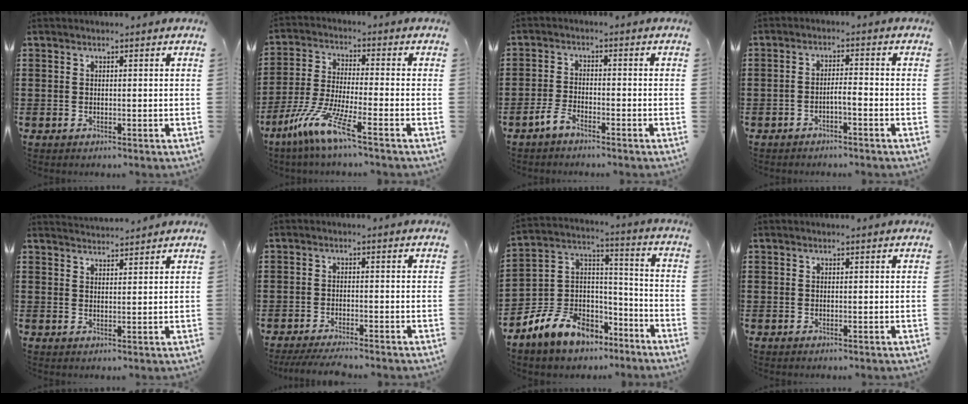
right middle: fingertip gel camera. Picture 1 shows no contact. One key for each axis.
{"total": 9.3, "fx": -6.3, "fy": 0.9, "fz": 6.7, "tx": -0.155, "ty": -0.014, "tz": -0.128}
{"total": 3.4, "fx": -2.7, "fy": 1.1, "fz": 1.7, "tx": -0.045, "ty": 0.005, "tz": -0.057}
{"total": 2.1, "fx": -1.7, "fy": 0.1, "fz": 1.2, "tx": -0.025, "ty": 0.003, "tz": -0.034}
{"total": 2.2, "fx": 2.2, "fy": 0.0, "fz": -0.1, "tx": -0.003, "ty": -0.001, "tz": 0.043}
{"total": 3.4, "fx": -3.3, "fy": 0.1, "fz": 1.0, "tx": -0.023, "ty": -0.004, "tz": -0.067}
{"total": 9.2, "fx": -6.7, "fy": 5.7, "fz": 2.6, "tx": -0.083, "ty": 0.010, "tz": -0.133}
{"total": 0.0}